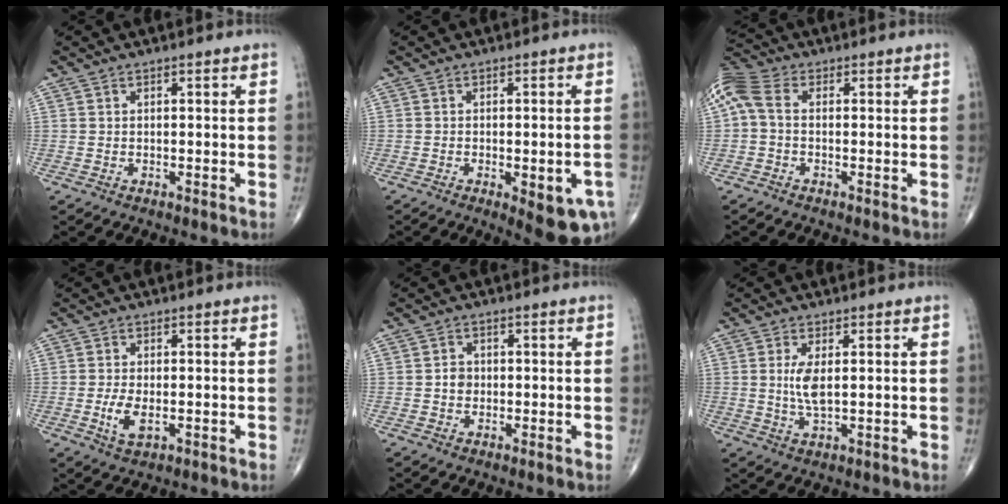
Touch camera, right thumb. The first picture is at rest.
{"total": 9.6, "force": [-3.6, 3.1, 8.4], "torque": [-0.094, 0.000, -0.037]}
{"total": 7.8, "force": [0.2, 5.0, 5.9], "torque": [-0.142, 0.022, -0.006]}
{"total": 4.2, "force": [-1.1, 1.9, 3.5], "torque": [-0.072, -0.008, -0.018]}
{"total": 2.1, "force": [-0.2, 1.8, 1.0], "torque": [-0.007, 0.006, -0.006]}
{"total": 4.3, "force": [0.6, 1.4, 4.0], "torque": [-0.090, -0.011, 0.015]}